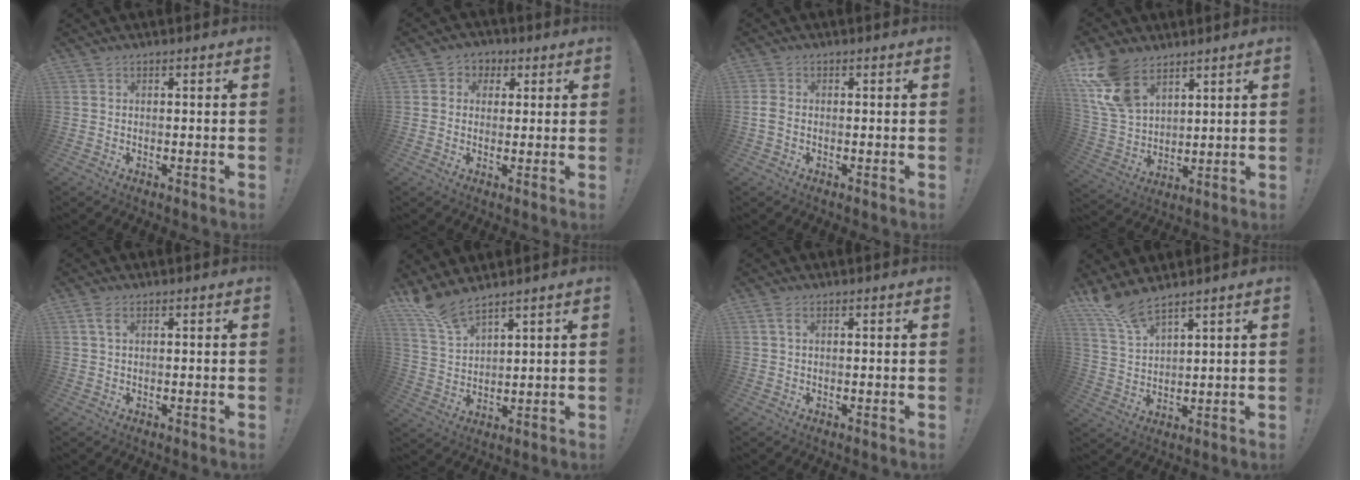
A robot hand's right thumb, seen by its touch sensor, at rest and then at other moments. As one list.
[{"total": 4.4, "force": [0.2, 4.2, 1.2], "torque": [-0.012, 0.006, 0.004]}, {"total": 2.6, "force": [-0.4, 1.7, 1.9], "torque": [-0.043, 0.006, -0.007]}, {"total": 15.2, "force": [9.3, 9.0, 7.9], "torque": [-0.164, -0.040, 0.185]}, {"total": 2.6, "force": [0.9, 1.1, 2.2], "torque": [-0.041, 0.002, 0.014]}, {"total": 7.9, "force": [7.2, 1.3, 3.0], "torque": [-0.067, -0.047, 0.135]}, {"total": 1.8, "force": [0.6, 0.7, 1.6], "torque": [-0.029, 0.002, 0.009]}, {"total": 7.4, "force": [6.6, 1.0, 3.2], "torque": [-0.068, -0.043, 0.123]}]